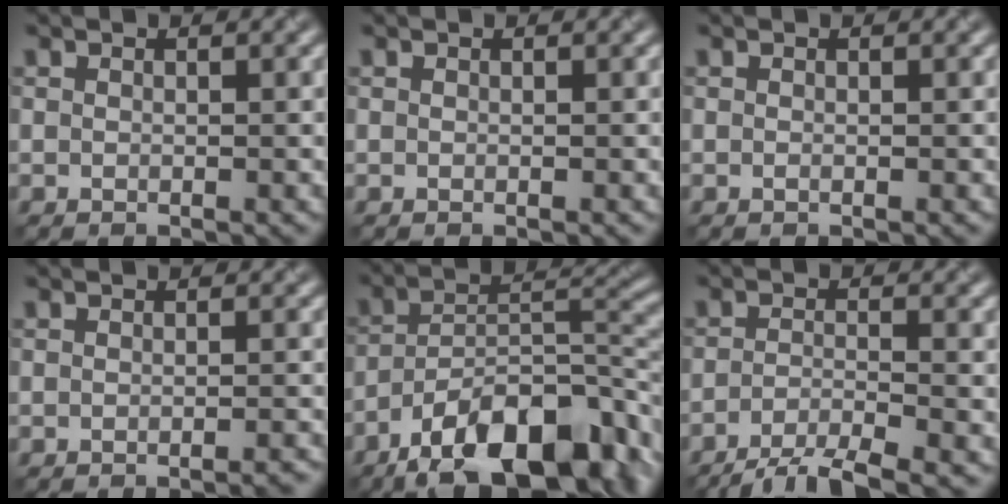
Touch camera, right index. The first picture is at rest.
{"total": 0.0}
{"total": 0.0}
{"total": 1.2, "force": [-0.9, 0.3, 0.8], "torque": [-0.003, 0.000, -0.017]}
{"total": 13.7, "force": [-8.5, 5.3, 9.4], "torque": [-0.150, 0.007, -0.151]}
{"total": 4.6, "force": [-3.5, 0.9, 2.9], "torque": [-0.045, -0.005, -0.071]}